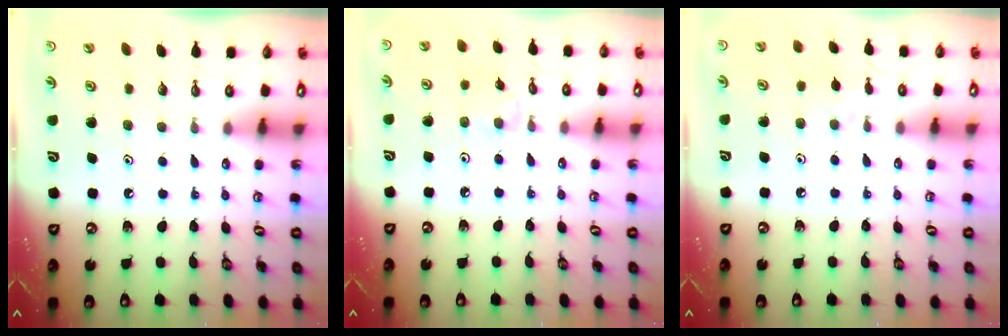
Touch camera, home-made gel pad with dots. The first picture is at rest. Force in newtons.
{"total": 2.2, "press": 2.2, "slide": 0.4}
{"total": 2.6, "press": 2.5, "slide": 0.5}